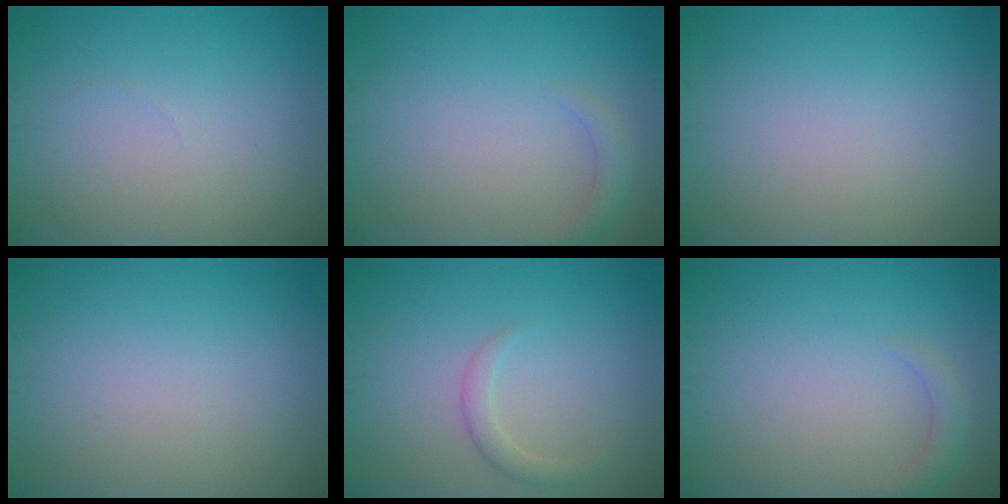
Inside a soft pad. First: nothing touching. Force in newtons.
{"total": 1.5, "press": 1.4, "slide": 0.2}
{"total": 0.0}
{"total": 0.0}
{"total": 1.5, "press": 1.5, "slide": 0.0}
{"total": 1.5, "press": 1.4, "slide": 0.2}